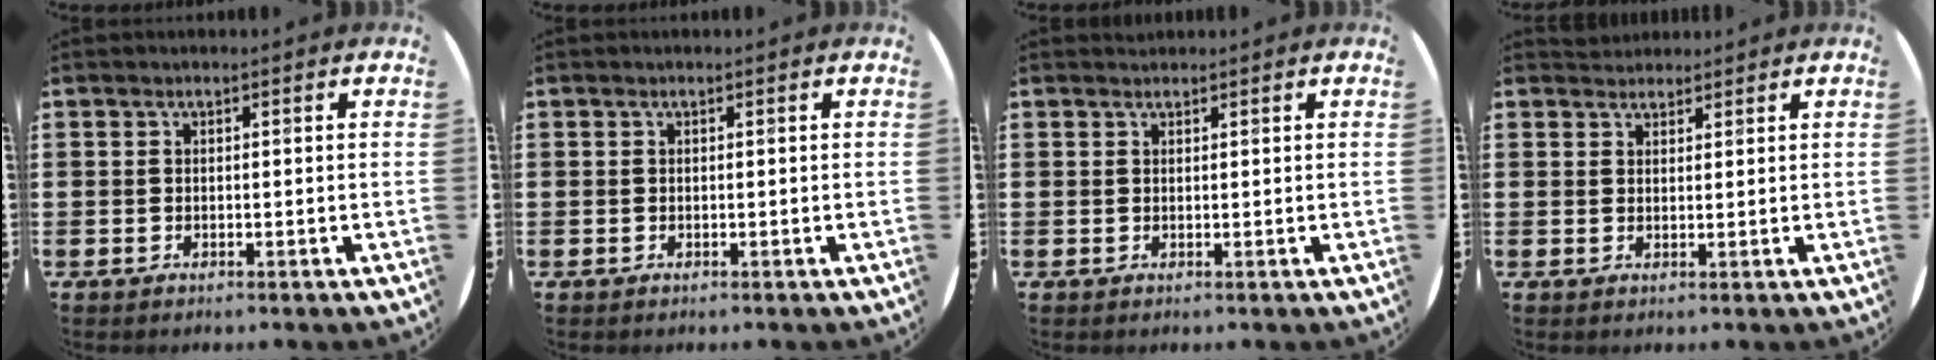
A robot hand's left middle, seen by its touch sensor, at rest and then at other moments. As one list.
[{"total": 0.0}, {"total": 0.6, "force": [0.6, 0.1, -0.1], "torque": [0.001, 0.003, 0.011]}, {"total": 1.8, "force": [1.7, 0.6, -0.1], "torque": [-0.001, 0.004, 0.033]}]